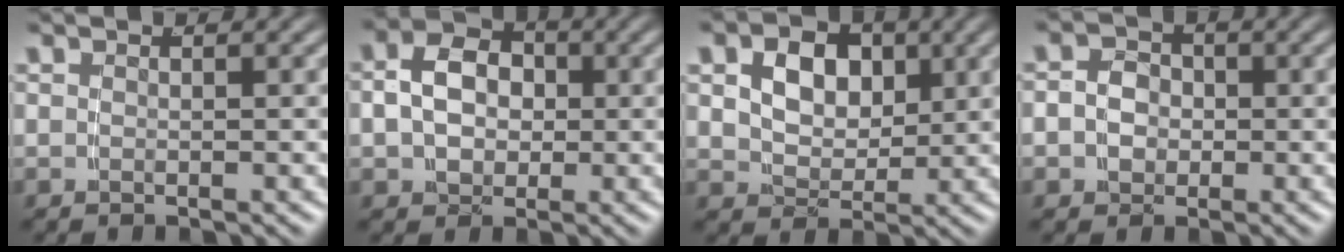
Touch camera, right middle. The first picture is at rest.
{"total": 6.1, "force": [0.2, 4.9, 3.6], "torque": [-0.072, -0.016, 0.008]}
{"total": 5.8, "force": [1.7, 4.2, 3.6], "torque": [-0.071, -0.014, 0.034]}
{"total": 4.8, "force": [-0.5, 4.3, 2.0], "torque": [-0.054, -0.022, -0.006]}